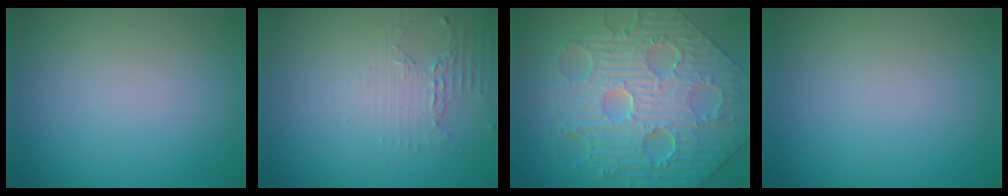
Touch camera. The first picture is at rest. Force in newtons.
{"total": 2.2, "press": 1.6, "slide": 1.5}
{"total": 11.8, "press": 8.1, "slide": 8.5}
{"total": 0.0}